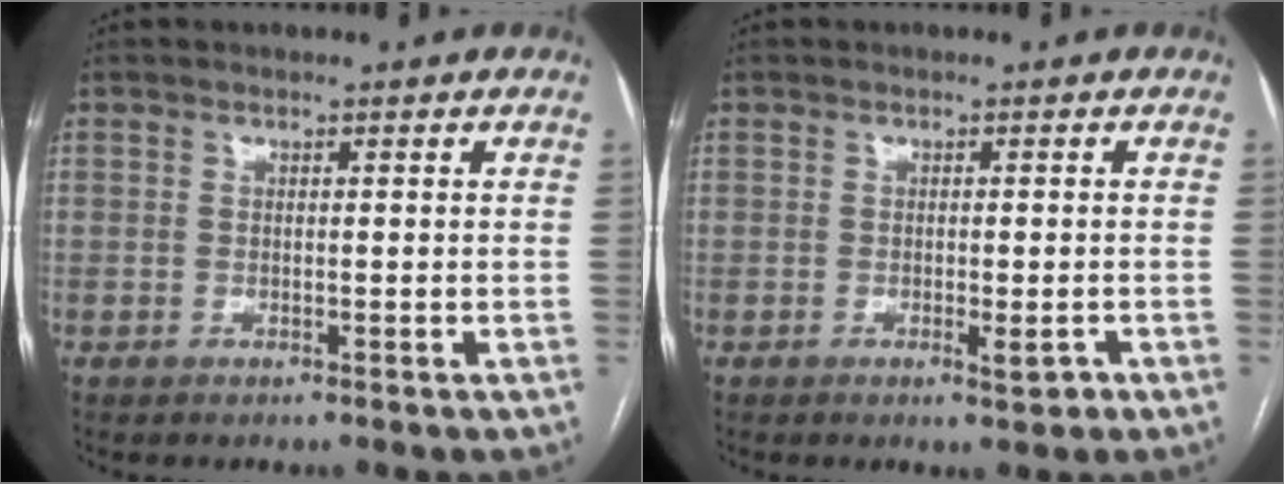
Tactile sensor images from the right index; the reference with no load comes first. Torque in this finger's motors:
{"motor_torque": [-1.01, 0.70, -0.20, -0.10]}